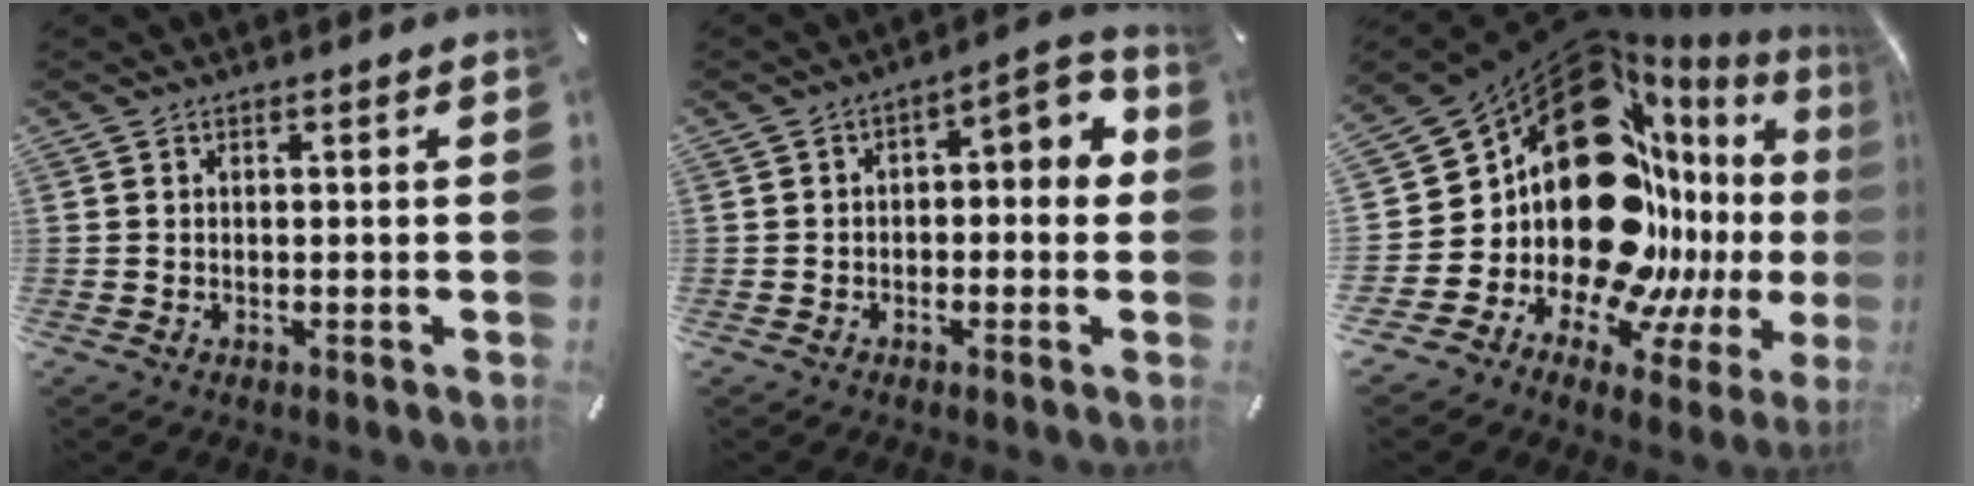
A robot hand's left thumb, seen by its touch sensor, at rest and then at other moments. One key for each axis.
{"total": 5.0, "fx": -0.9, "fy": 3.0, "fz": 4.0, "tx": -0.057, "ty": 0.009, "tz": -0.025}
{"total": 31.5, "fx": 5.7, "fy": 21.0, "fz": 22.7, "tx": -0.343, "ty": -0.136, "tz": 0.161}